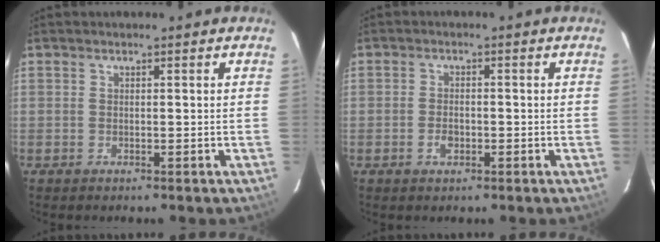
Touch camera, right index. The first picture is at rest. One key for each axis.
{"total": 2.6, "fx": -1.0, "fy": 1.7, "fz": 1.8, "tx": -0.036, "ty": 0.001, "tz": -0.018}